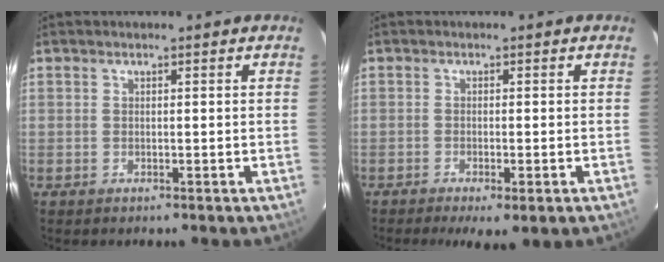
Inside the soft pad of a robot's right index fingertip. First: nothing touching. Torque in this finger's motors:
{"motor_torque": [1.13, -1.01, 0.45, 0.10]}